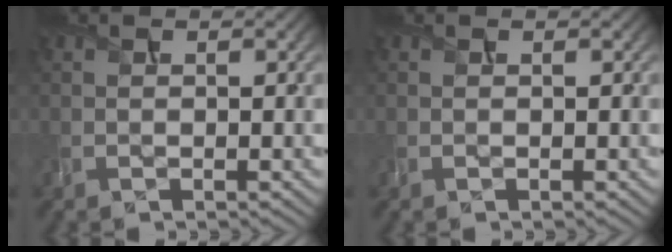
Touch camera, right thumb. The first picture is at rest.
{"total": 0.0}